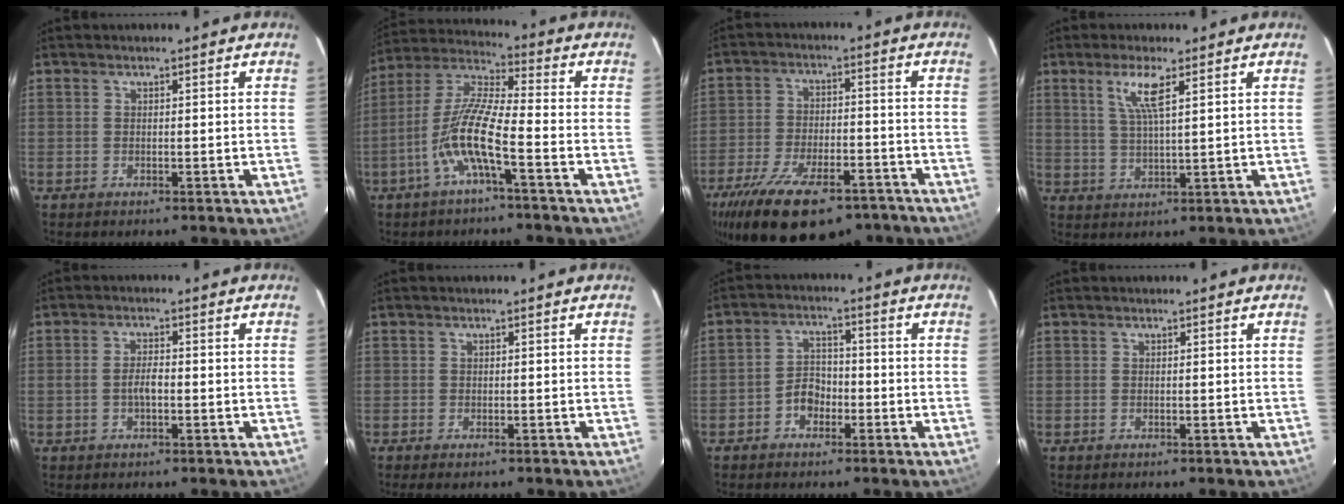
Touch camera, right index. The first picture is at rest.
{"total": 10.7, "force": [-4.6, 1.1, 9.6], "torque": [-0.203, 0.003, -0.094]}
{"total": 22.4, "force": [-15.8, 9.3, 12.8], "torque": [-0.251, -0.029, -0.237]}
{"total": 5.6, "force": [2.7, 0.4, 4.9], "torque": [-0.099, -0.002, 0.054]}
{"total": 2.8, "force": [-0.7, 1.1, 2.5], "torque": [-0.048, 0.004, -0.012]}
{"total": 1.6, "force": [-1.2, 0.7, 0.8], "torque": [-0.017, -0.006, -0.021]}
{"total": 4.4, "force": [-2.4, 3.2, 1.9], "torque": [-0.036, 0.019, -0.036]}
{"total": 0.0}